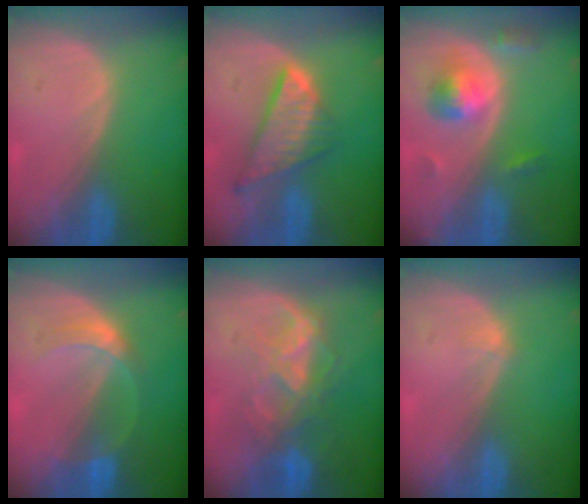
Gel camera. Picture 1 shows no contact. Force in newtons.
{"total": 8.7, "press": 7.5, "slide": 4.4}
{"total": 5.6, "press": 5.2, "slide": 2.0}
{"total": 4.1, "press": 4.0, "slide": 0.3}
{"total": 8.2, "press": 7.3, "slide": 3.7}
{"total": 0.8, "press": 0.6, "slide": 0.5}